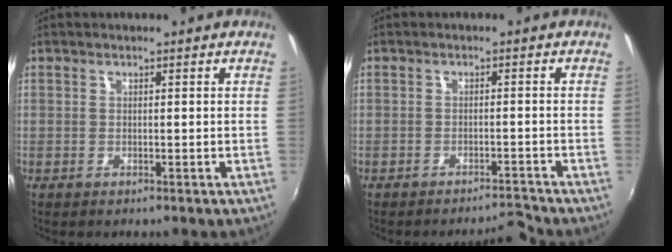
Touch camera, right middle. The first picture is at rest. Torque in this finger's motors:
{"motor_torque": [-0.03, -0.06, 0.00, 0.00]}